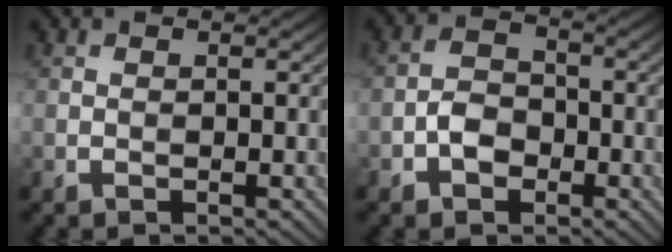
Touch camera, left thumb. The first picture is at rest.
{"total": 3.9, "force": [-1.8, 2.7, 2.2], "torque": [-0.040, 0.007, -0.041]}